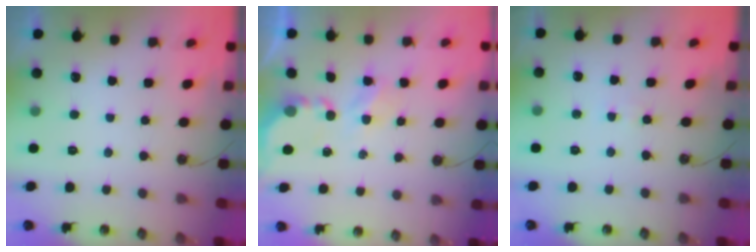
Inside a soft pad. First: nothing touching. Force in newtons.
{"total": 3.5, "press": 3.5, "slide": 0.3}
{"total": 2.8, "press": 2.8, "slide": 0.3}